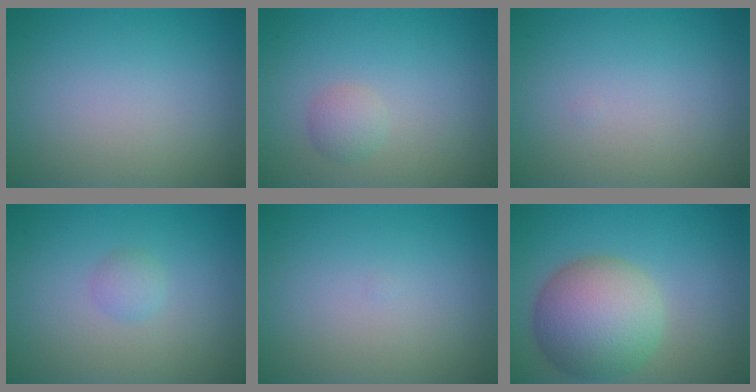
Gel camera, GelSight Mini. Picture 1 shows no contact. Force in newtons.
{"total": 1.4, "press": 1.4, "slide": 0.1}
{"total": 0.0}
{"total": 1.1, "press": 1.1, "slide": 0.1}
{"total": 0.0}
{"total": 8.0, "press": 8.0, "slide": 0.5}